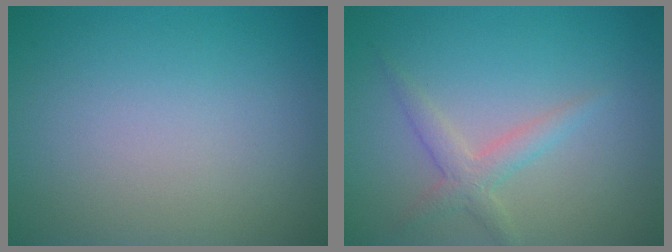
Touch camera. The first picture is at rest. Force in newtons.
{"total": 2.2, "press": 2.2, "slide": 0.0}